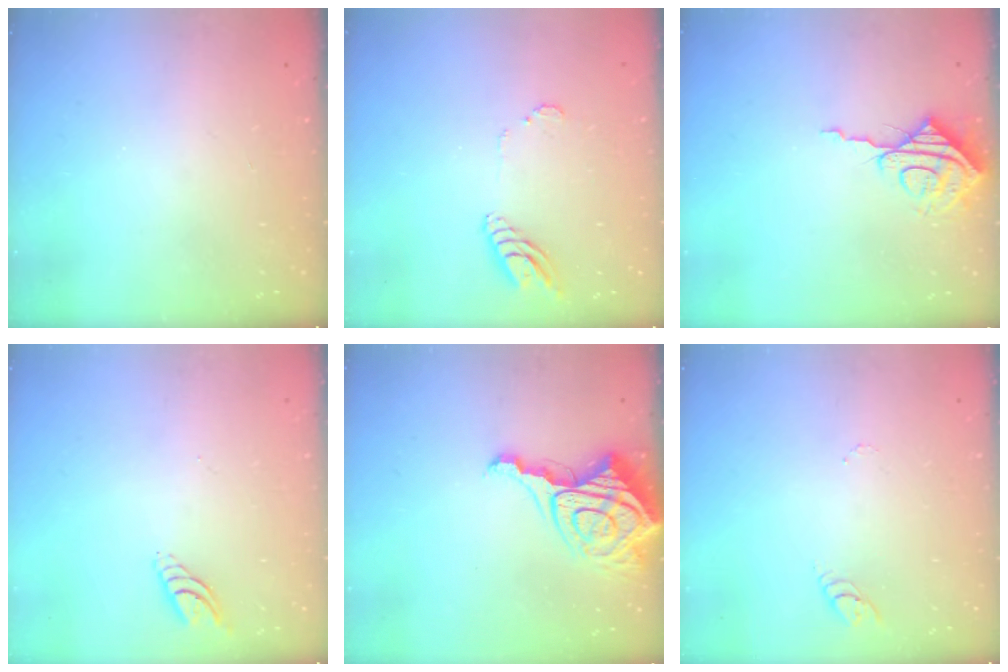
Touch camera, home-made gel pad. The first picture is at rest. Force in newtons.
{"total": 9.4, "press": 9.3, "slide": 1.1}
{"total": 8.6, "press": 8.6, "slide": 0.7}
{"total": 7.0, "press": 7.0, "slide": 0.7}
{"total": 12.9, "press": 12.9, "slide": 1.3}
{"total": 3.1, "press": 3.1, "slide": 0.3}